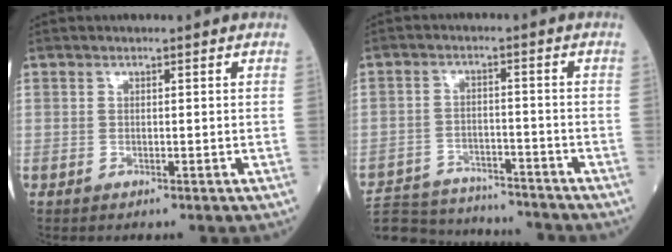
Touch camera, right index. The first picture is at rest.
{"total": 17.0, "force": [-15.8, 3.7, 4.8], "torque": [-0.111, 0.000, -0.232]}